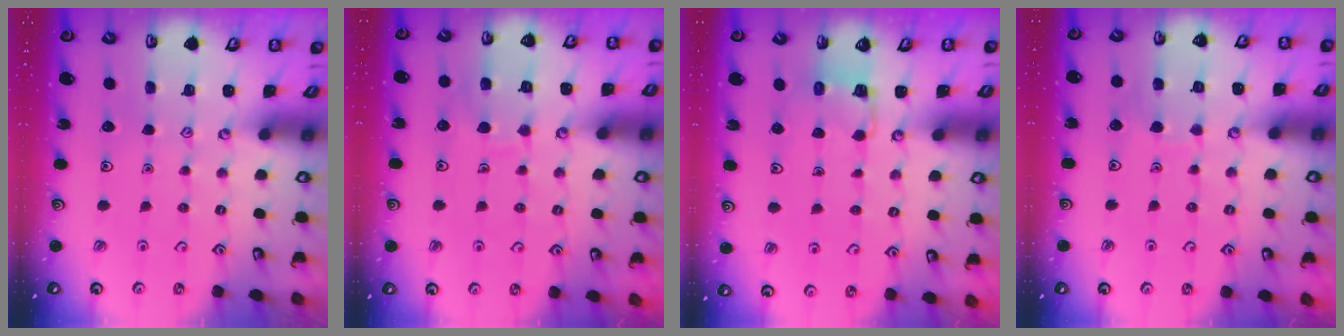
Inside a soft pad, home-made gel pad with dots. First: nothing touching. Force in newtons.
{"total": 8.0, "press": 8.0, "slide": 0.8}
{"total": 3.3, "press": 3.3, "slide": 0.3}
{"total": 4.7, "press": 4.7, "slide": 0.4}